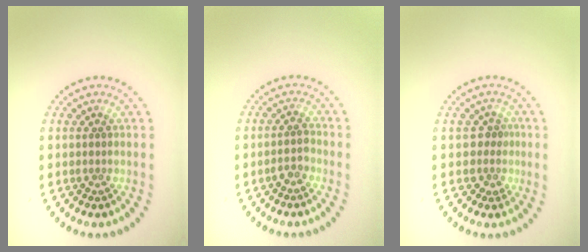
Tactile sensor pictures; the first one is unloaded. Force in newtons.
{"total": 1.5, "press": 1.3, "slide": 0.7}
{"total": 1.9, "press": 1.5, "slide": 1.2}